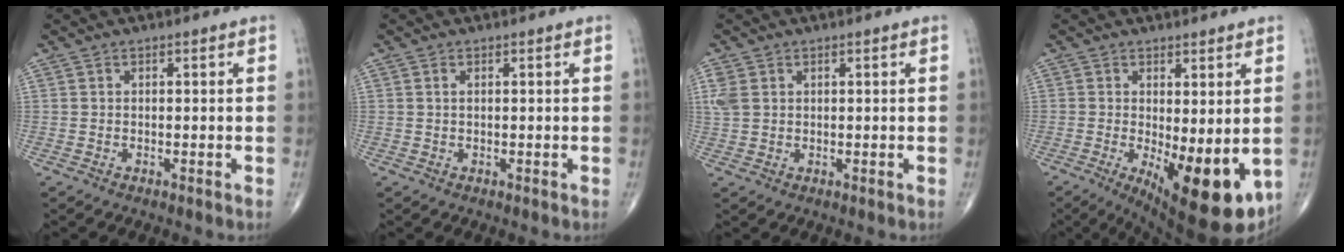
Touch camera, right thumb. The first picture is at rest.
{"total": 0.6, "force": [0.2, 0.2, 0.5], "torque": [-0.010, 0.004, 0.003]}
{"total": 3.1, "force": [1.0, 2.3, 1.9], "torque": [-0.053, 0.006, 0.027]}
{"total": 14.0, "force": [-2.8, 5.1, 12.7], "torque": [-0.176, -0.031, -0.024]}